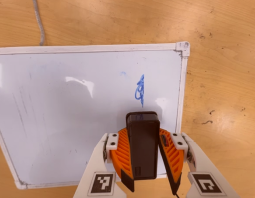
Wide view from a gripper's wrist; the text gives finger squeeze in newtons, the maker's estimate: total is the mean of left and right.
{"total": 8.6, "left": 9.0, "right": 8.2}